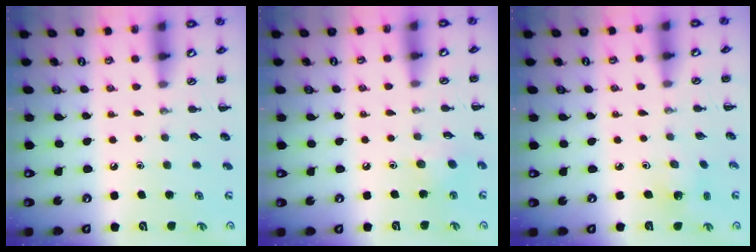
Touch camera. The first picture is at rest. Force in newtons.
{"total": 3.3, "press": 3.2, "slide": 0.8}
{"total": 1.6, "press": 1.5, "slide": 0.7}